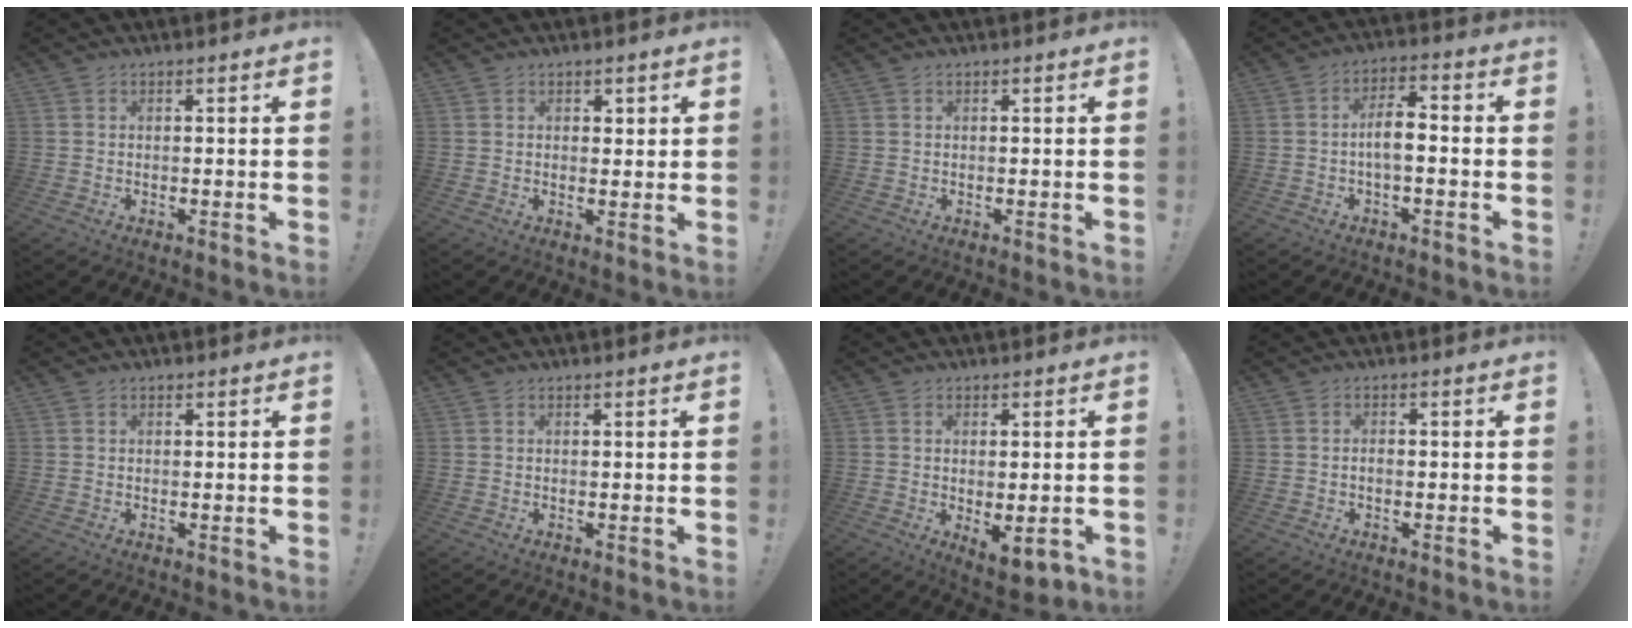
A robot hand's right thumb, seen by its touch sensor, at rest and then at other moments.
{"total": 2.0, "force": [1.3, 1.5, 0.1], "torque": [0.014, -0.008, 0.021]}
{"total": 0.0}
{"total": 6.9, "force": [-1.3, 2.8, 6.2], "torque": [-0.107, 0.008, -0.025]}
{"total": 0.0}
{"total": 0.0}
{"total": 5.5, "force": [0.6, 1.6, 5.2], "torque": [-0.072, -0.021, 0.017]}
{"total": 1.1, "force": [-0.8, 0.5, 0.5], "torque": [-0.018, 0.005, -0.014]}